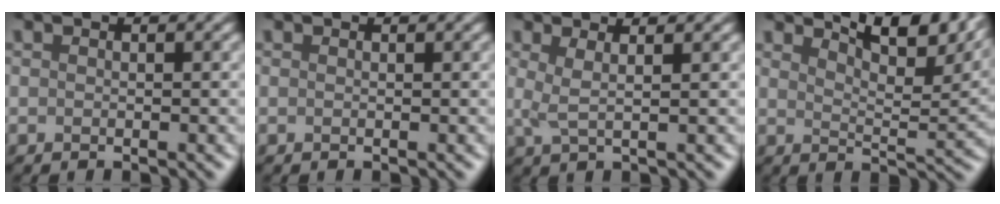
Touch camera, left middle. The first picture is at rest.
{"total": 0.0}
{"total": 1.2, "force": [0.5, 0.1, 1.1], "torque": [-0.030, 0.006, 0.018]}
{"total": 9.6, "force": [7.7, 2.1, 5.4], "torque": [-0.060, 0.029, 0.095]}